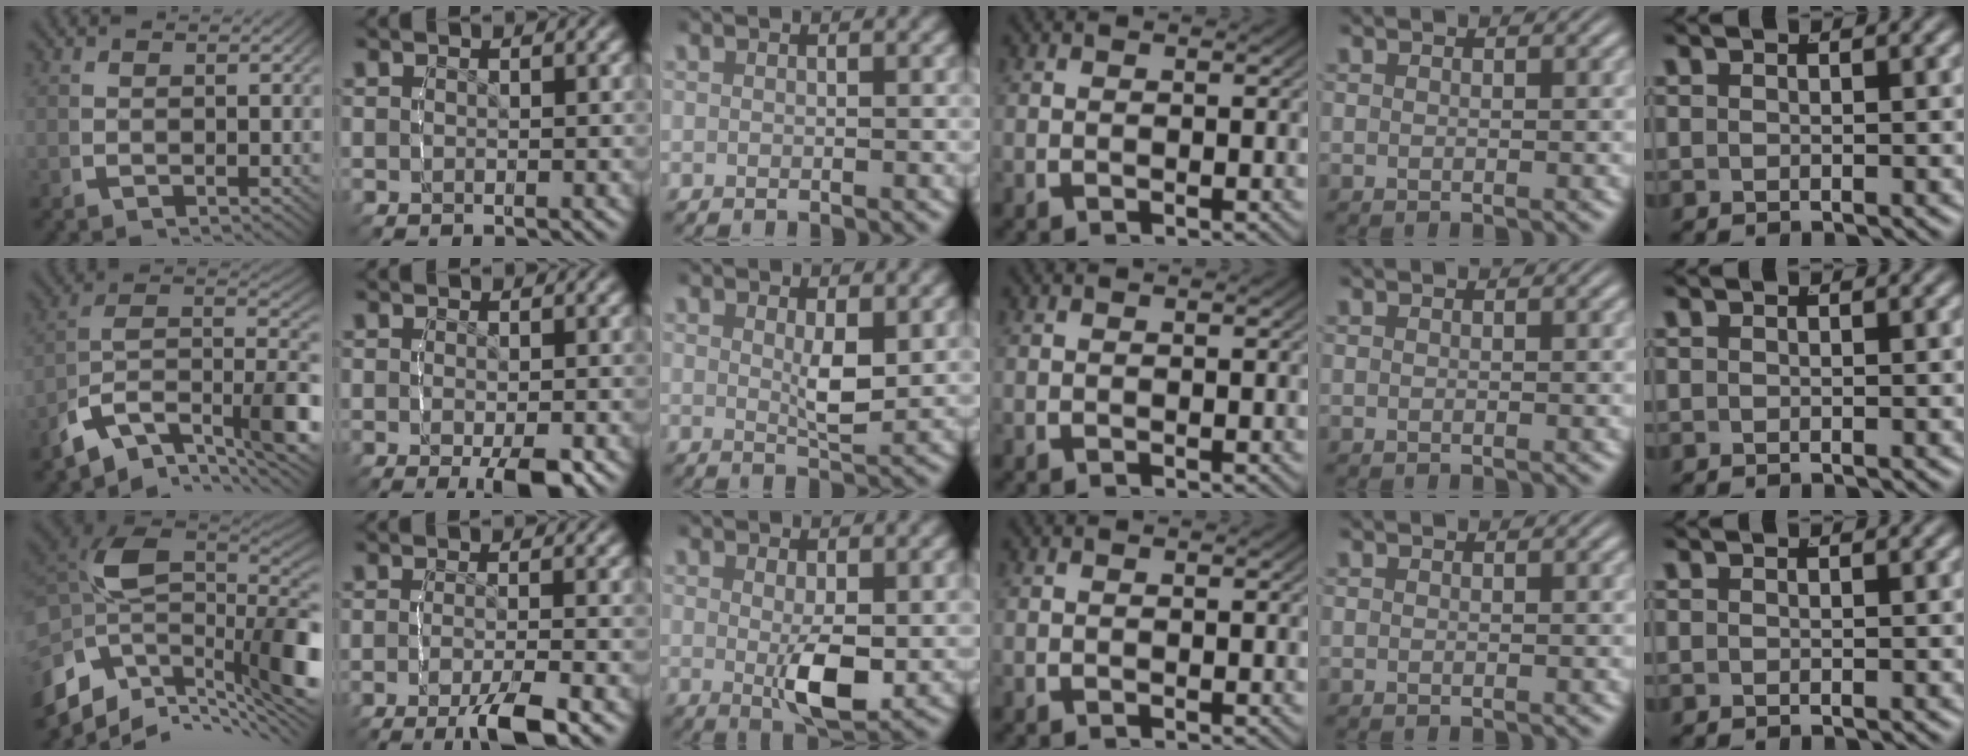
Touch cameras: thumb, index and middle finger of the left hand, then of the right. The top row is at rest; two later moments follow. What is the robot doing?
{"motion": "lift_and_place", "object": "stress ball aka squeeze ball"}